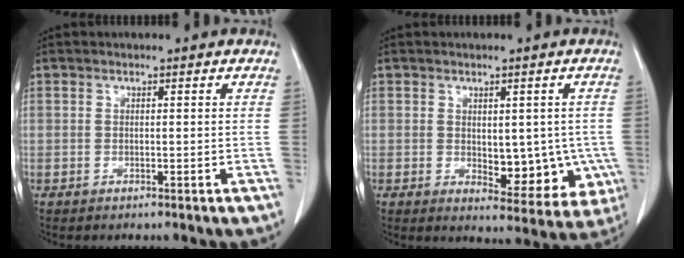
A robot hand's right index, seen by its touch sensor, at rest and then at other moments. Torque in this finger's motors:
{"motor_torque": [0.22, 0.10, 0.13, 0.01]}